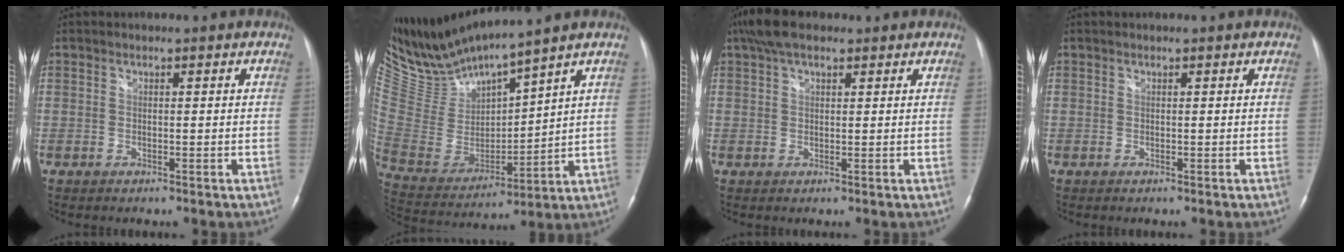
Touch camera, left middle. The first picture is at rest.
{"total": 12.6, "force": [12.1, -0.4, 3.7], "torque": [-0.094, -0.011, 0.258]}
{"total": 5.7, "force": [4.0, 2.3, 3.4], "torque": [-0.073, 0.026, 0.074]}
{"total": 0.0}